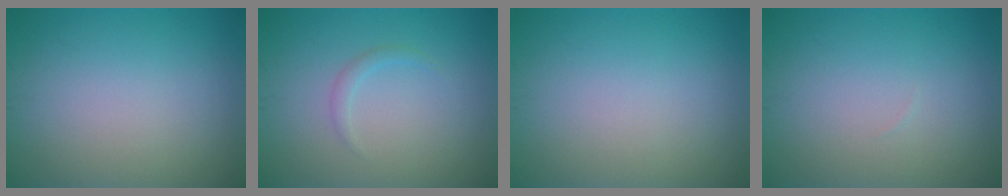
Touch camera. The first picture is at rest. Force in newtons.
{"total": 0.9, "press": 0.9, "slide": 0.0}
{"total": 0.0}
{"total": 0.0}